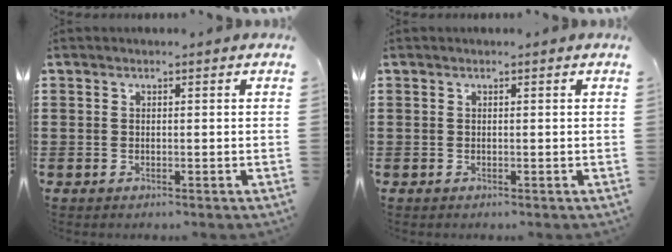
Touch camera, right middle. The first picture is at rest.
{"total": 0.0}